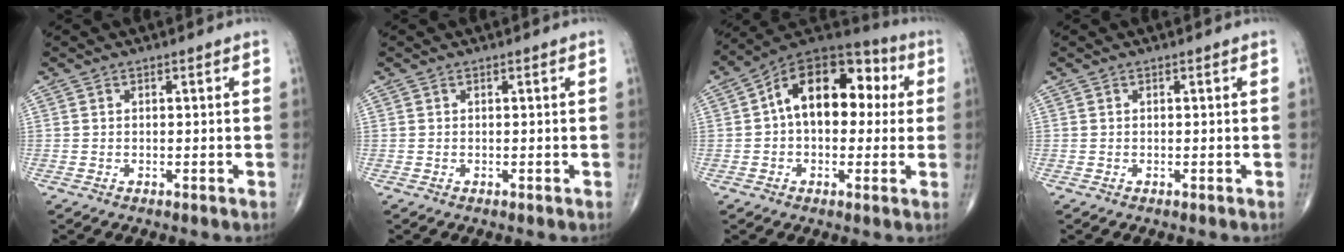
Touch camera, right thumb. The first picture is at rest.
{"total": 0.0}
{"total": 16.4, "force": [2.4, 10.4, 12.5], "torque": [-0.143, 0.043, 0.025]}
{"total": 0.0}